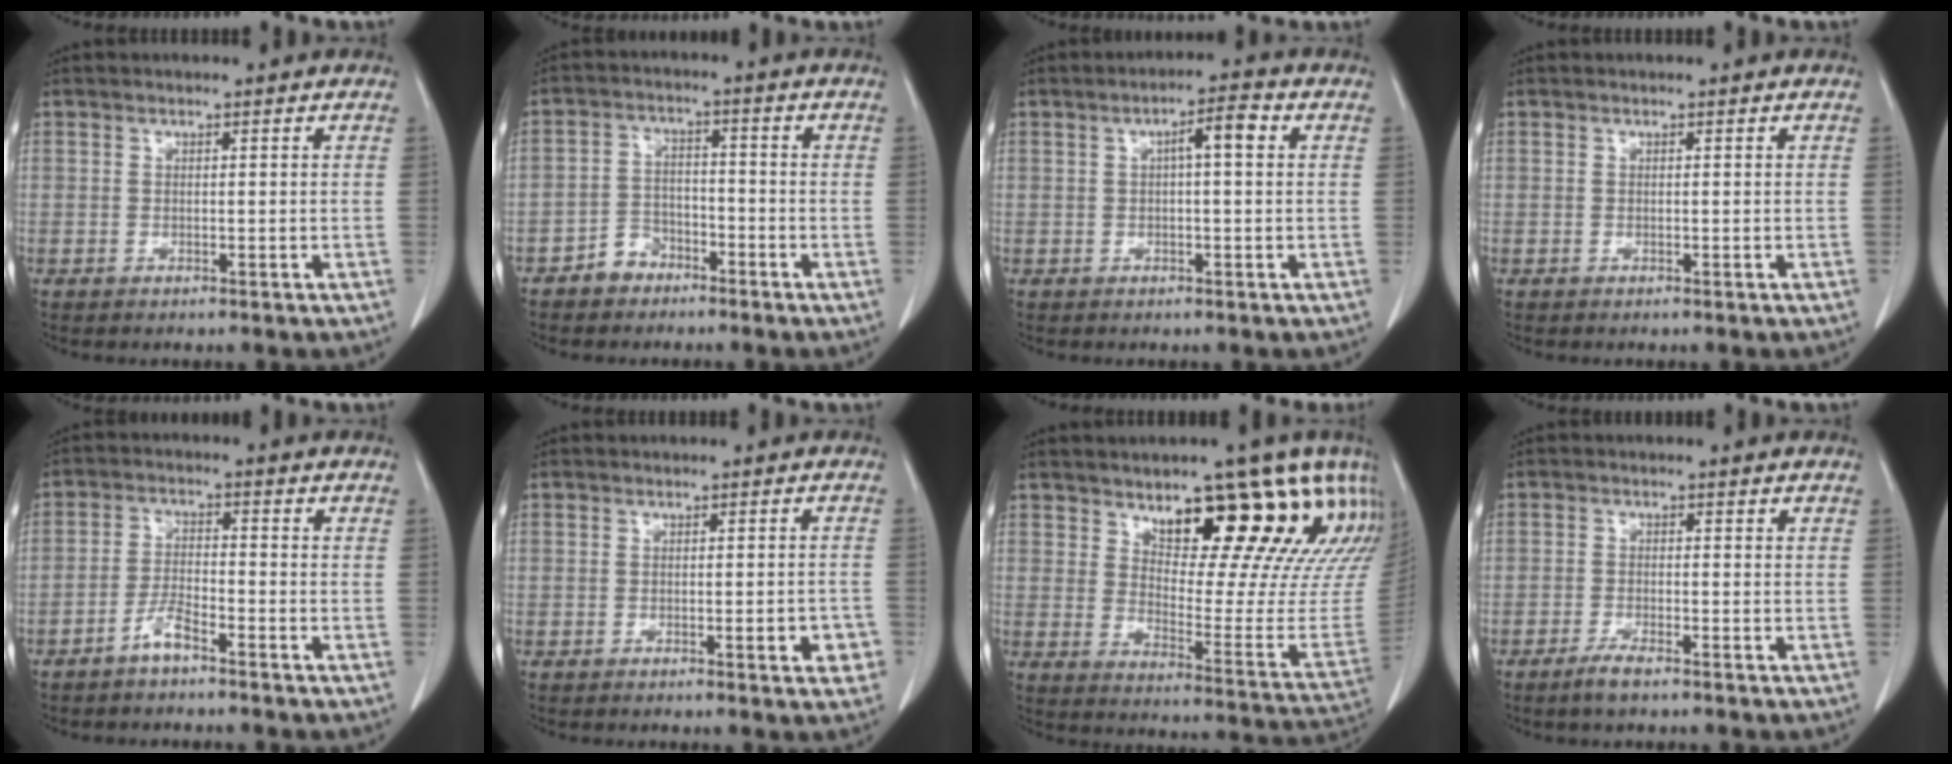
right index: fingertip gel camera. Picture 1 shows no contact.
{"total": 4.5, "force": [-3.1, 3.2, 0.7], "torque": [-0.008, 0.013, -0.057]}
{"total": 4.1, "force": [0.8, 0.6, 4.0], "torque": [-0.064, 0.012, 0.010]}
{"total": 0.0}
{"total": 3.5, "force": [-2.8, 0.5, 2.1], "torque": [-0.044, 0.003, -0.057]}
{"total": 3.6, "force": [-1.5, 0.8, 3.1], "torque": [-0.035, -0.001, -0.019]}
{"total": 22.3, "force": [14.3, 5.1, 16.3], "torque": [-0.202, -0.024, 0.190]}
{"total": 2.5, "force": [-1.8, 0.3, 1.7], "torque": [-0.034, -0.002, -0.037]}